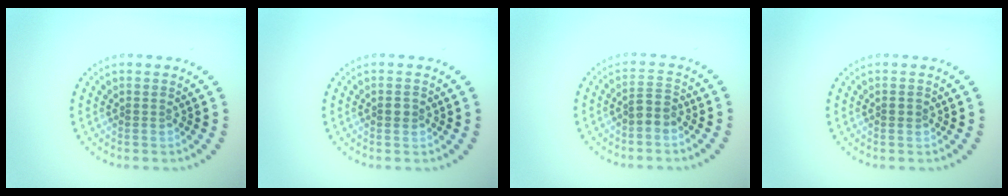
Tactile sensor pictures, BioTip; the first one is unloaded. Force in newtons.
{"total": 1.2, "press": 1.2, "slide": 0.0}
{"total": 1.8, "press": 1.5, "slide": 0.9}
{"total": 0.9, "press": 0.9, "slide": 0.2}